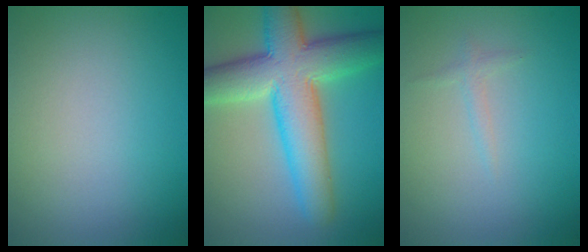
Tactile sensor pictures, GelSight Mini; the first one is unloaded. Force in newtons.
{"total": 10.1, "press": 10.1, "slide": 0.3}
{"total": 0.8, "press": 0.8, "slide": 0.0}